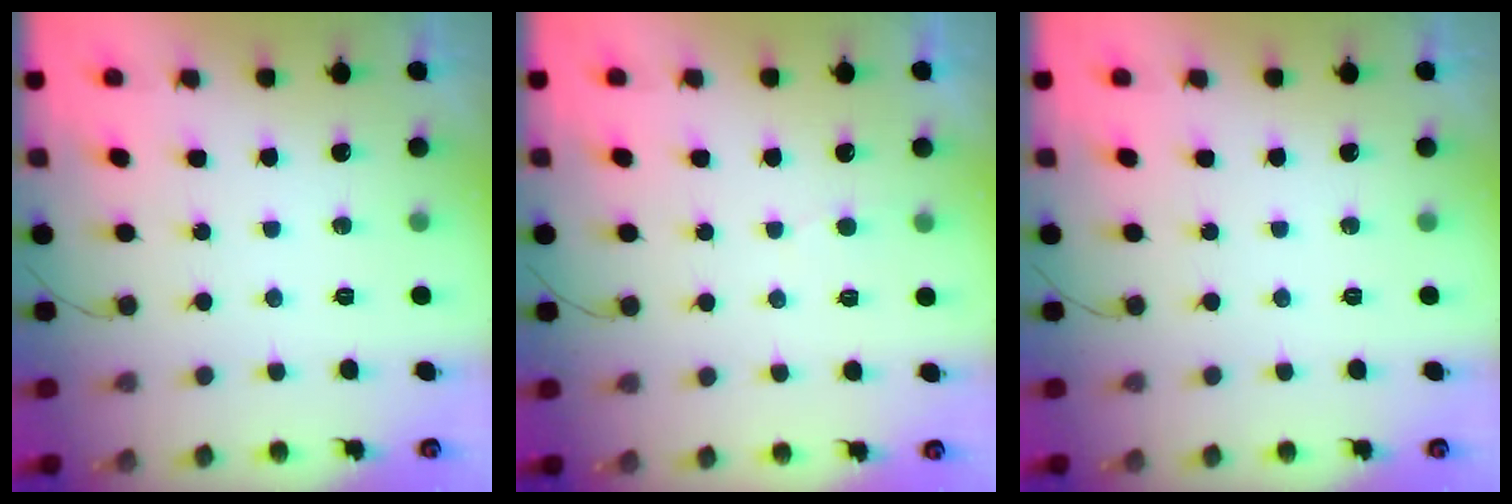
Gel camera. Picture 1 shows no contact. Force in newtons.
{"total": 2.0, "press": 2.0, "slide": 0.1}
{"total": 0.0}